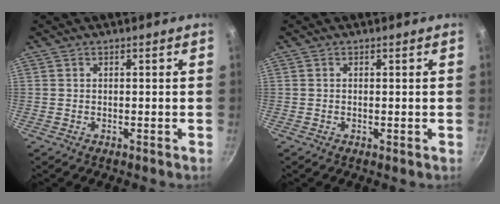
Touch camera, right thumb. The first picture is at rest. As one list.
[{"total": 0.0}]